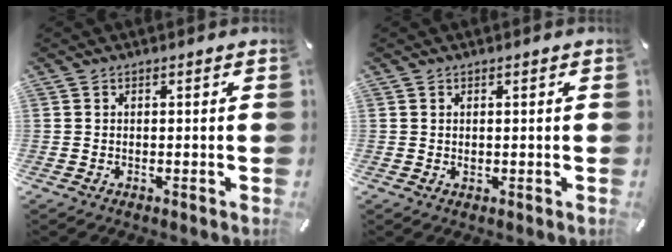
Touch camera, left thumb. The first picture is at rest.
{"total": 0.6, "force": [0.1, 0.3, 0.5], "torque": [-0.010, 0.001, 0.001]}